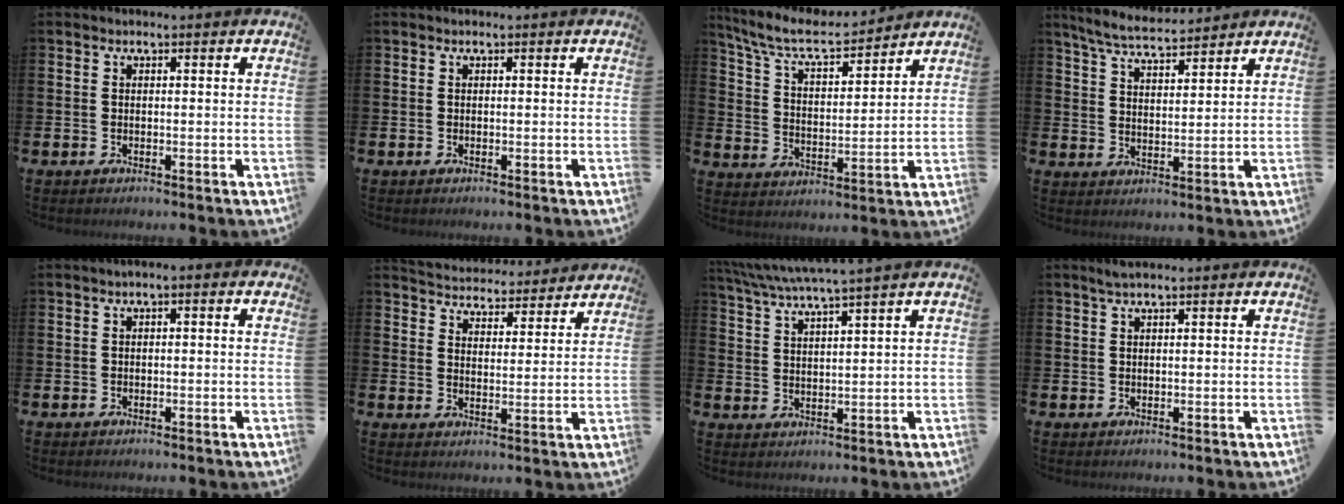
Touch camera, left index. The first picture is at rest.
{"total": 0.0}
{"total": 8.1, "force": [7.2, 1.9, 3.1], "torque": [-0.090, -0.046, 0.125]}
{"total": 6.0, "force": [5.8, 0.7, 1.5], "torque": [-0.049, -0.028, 0.103]}
{"total": 0.9, "force": [-0.5, 0.3, 0.6], "torque": [-0.012, 0.002, -0.010]}
{"total": 4.8, "force": [4.7, 0.9, -0.4], "torque": [-0.008, -0.044, 0.079]}
{"total": 4.2, "force": [3.8, -0.7, 1.6], "torque": [-0.046, -0.022, 0.065]}
{"total": 1.5, "force": [1.1, 0.1, 1.0], "torque": [-0.021, 0.004, 0.019]}